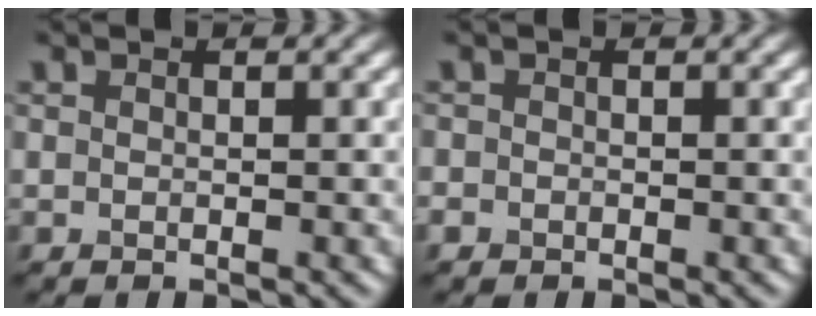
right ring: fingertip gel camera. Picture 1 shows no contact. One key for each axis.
{"total": 0.7, "fx": -0.4, "fy": 0.6, "fz": 0.1, "tx": 0.002, "ty": -0.005, "tz": -0.009}